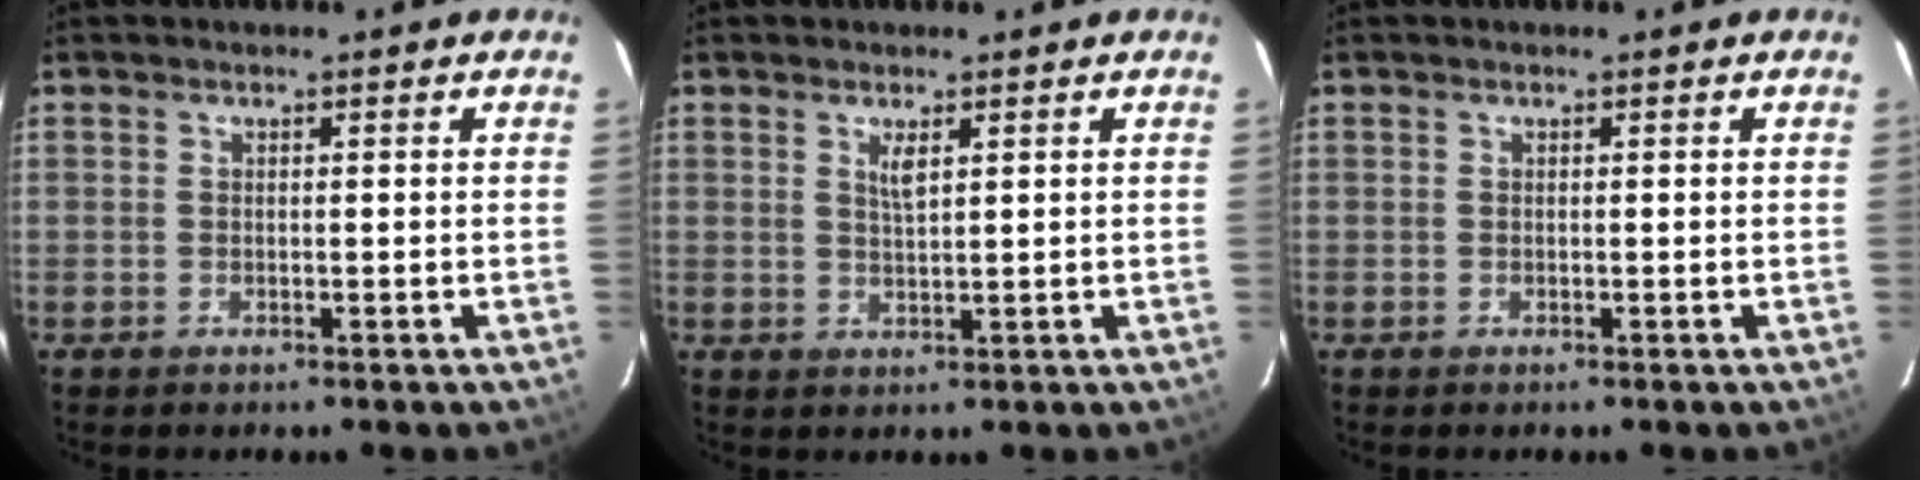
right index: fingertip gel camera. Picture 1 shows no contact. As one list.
[{"total": 2.4, "force": [1.2, 0.7, 2.0], "torque": [-0.036, -0.002, 0.022]}, {"total": 0.0}]